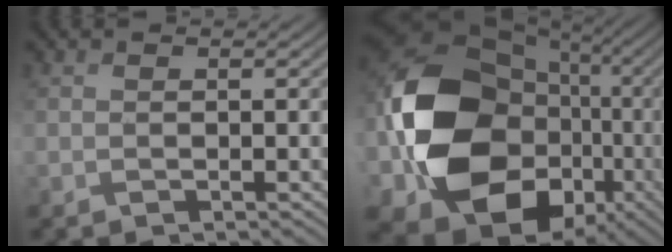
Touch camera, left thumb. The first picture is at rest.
{"total": 19.5, "force": [-2.4, 15.3, 11.9], "torque": [-0.272, -0.020, -0.040]}